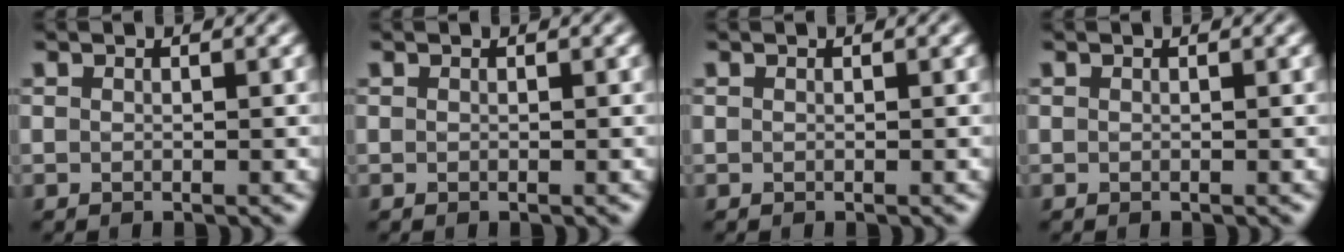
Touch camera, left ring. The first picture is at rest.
{"total": 0.0}
{"total": 0.0}
{"total": 0.0}